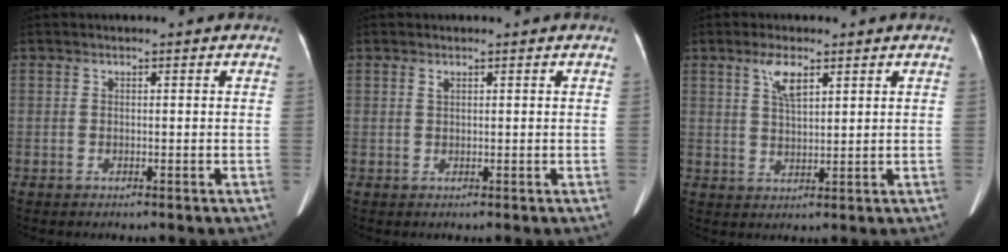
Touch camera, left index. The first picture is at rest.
{"total": 0.6, "force": [0.4, 0.1, 0.5], "torque": [-0.015, 0.003, 0.012]}
{"total": 4.2, "force": [2.4, 0.9, 3.4], "torque": [-0.067, 0.004, 0.048]}